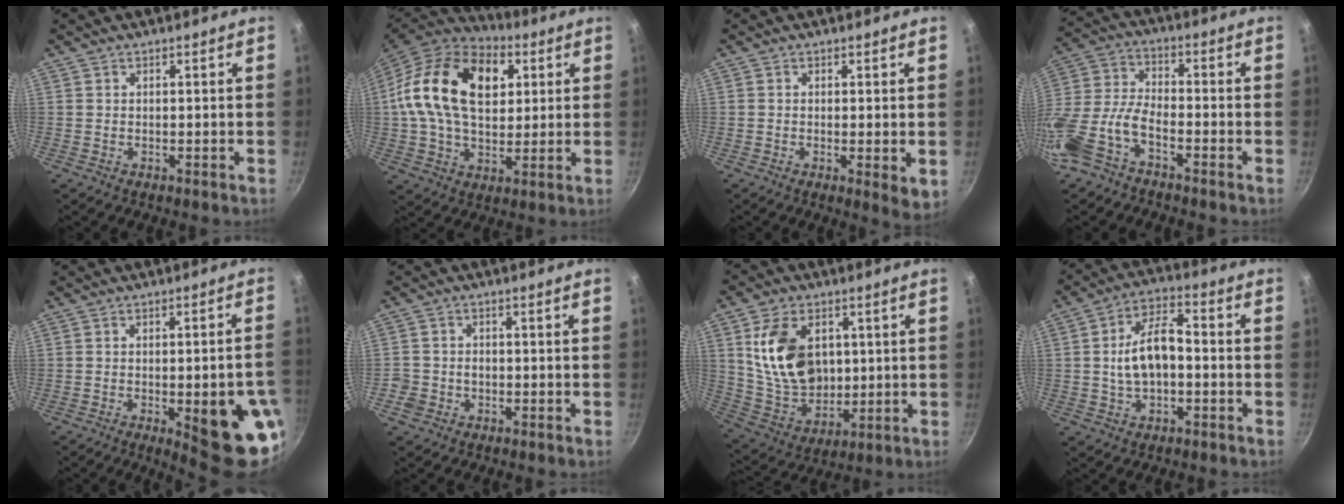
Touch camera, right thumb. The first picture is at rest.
{"total": 23.2, "force": [5.6, 14.8, 16.9], "torque": [-0.279, 0.008, 0.083]}
{"total": 4.1, "force": [-0.4, 0.9, 4.0], "torque": [-0.056, -0.017, -0.006]}
{"total": 13.2, "force": [-6.6, 6.9, 9.2], "torque": [-0.214, 0.033, -0.146]}
{"total": 15.2, "force": [-4.8, 4.4, 13.7], "torque": [-0.144, 0.014, -0.053]}
{"total": 3.7, "force": [-1.4, 3.1, 1.3], "torque": [-0.012, 0.020, -0.024]}
{"total": 16.7, "force": [3.6, 11.7, 11.3], "torque": [-0.177, -0.021, 0.080]}
{"total": 10.6, "force": [-0.9, 5.7, 8.9], "torque": [-0.143, 0.033, -0.020]}